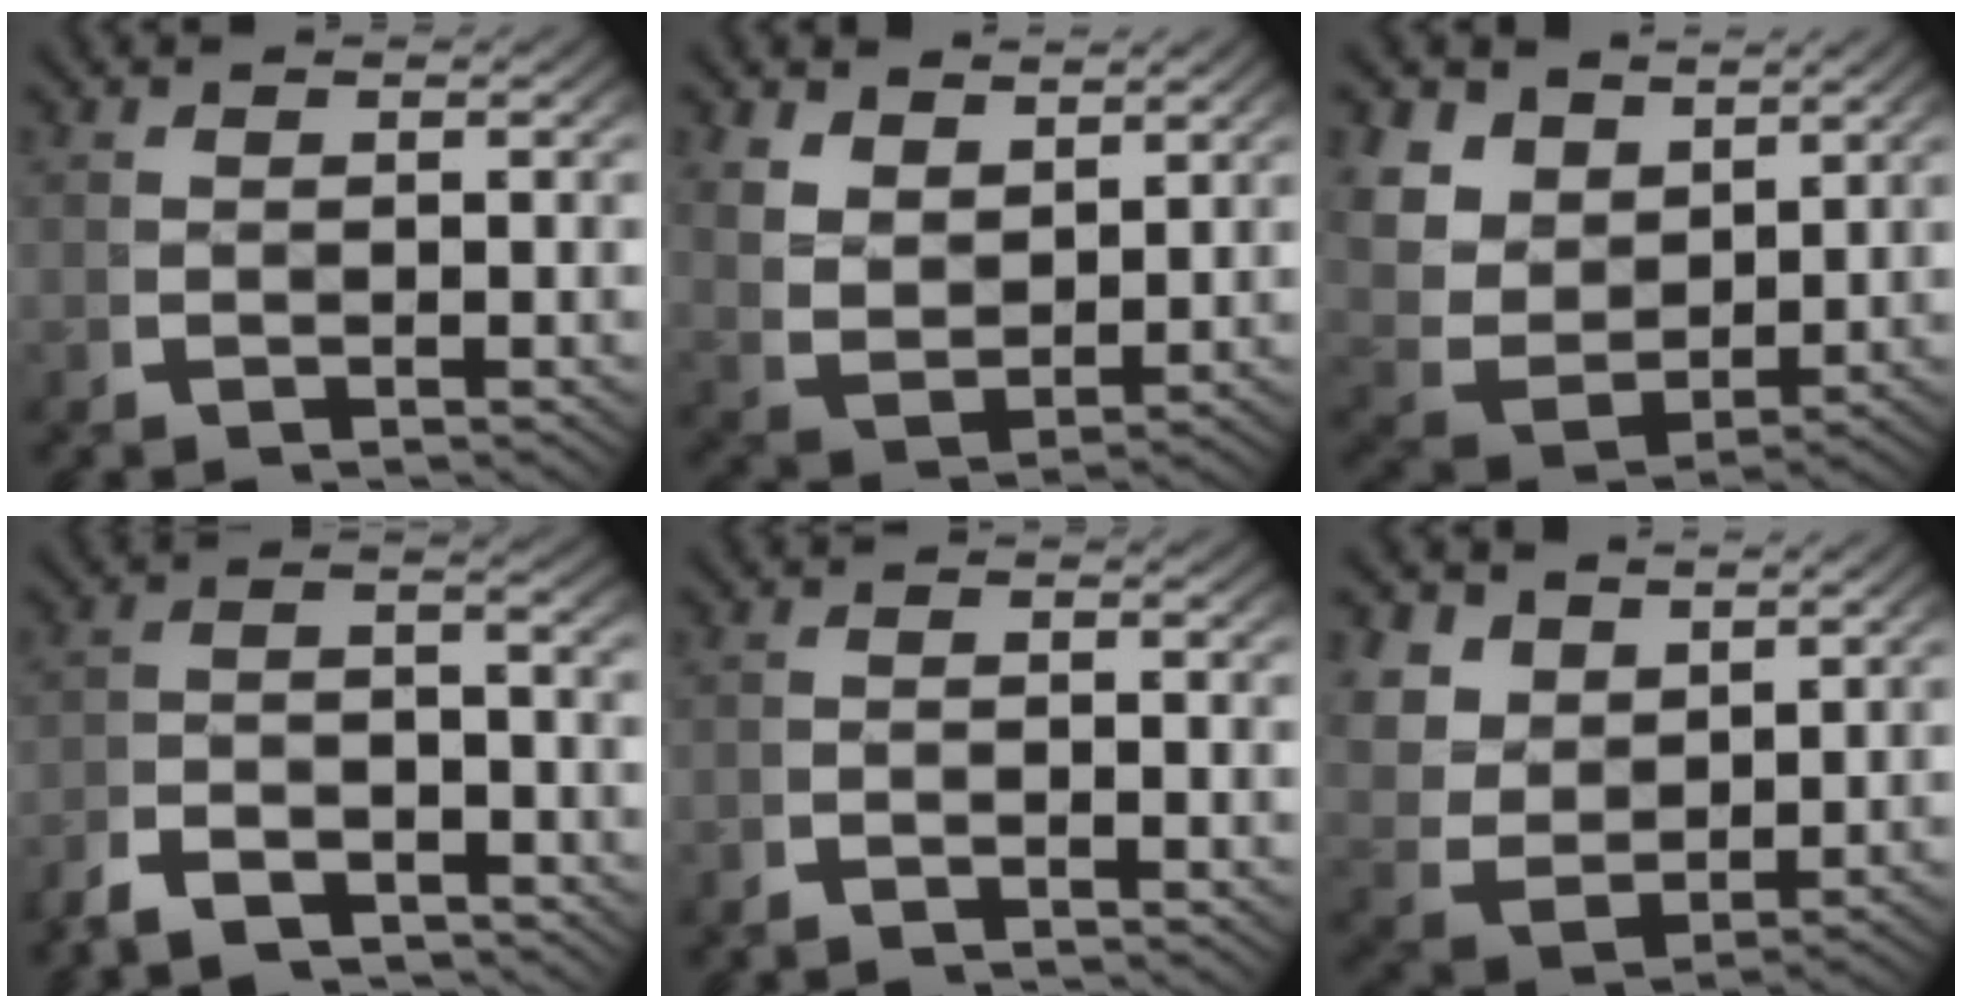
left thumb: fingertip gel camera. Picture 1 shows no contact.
{"total": 4.6, "force": [1.8, 3.1, 2.9], "torque": [-0.076, -0.026, 0.051]}
{"total": 9.5, "force": [1.9, 7.3, 5.9], "torque": [-0.154, -0.027, 0.040]}
{"total": 4.8, "force": [-3.3, 1.9, 2.9], "torque": [-0.047, -0.012, -0.058]}
{"total": 1.6, "force": [-1.6, 0.3, 0.3], "torque": [-0.001, 0.000, -0.036]}
{"total": 7.4, "force": [1.6, 5.6, 4.5], "torque": [-0.126, -0.029, 0.044]}